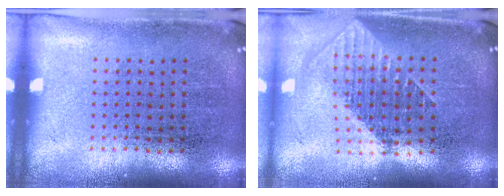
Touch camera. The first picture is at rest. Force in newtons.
{"total": 1.8, "press": 1.5, "slide": 1.0}